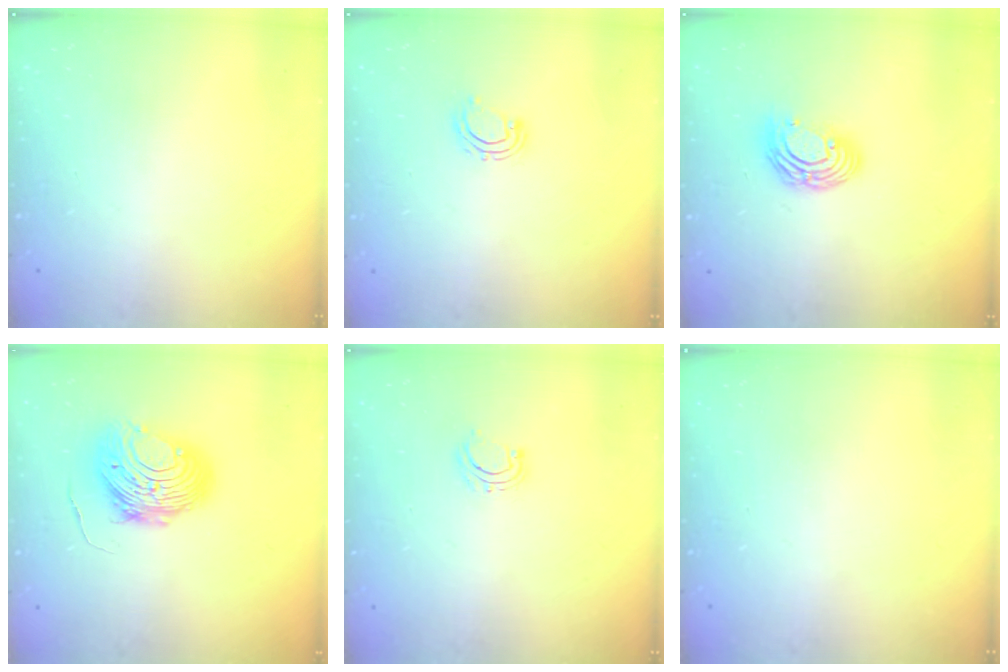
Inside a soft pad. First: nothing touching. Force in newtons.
{"total": 6.5, "press": 6.5, "slide": 0.4}
{"total": 9.5, "press": 9.4, "slide": 1.7}
{"total": 10.7, "press": 10.6, "slide": 1.1}
{"total": 4.1, "press": 4.0, "slide": 0.6}
{"total": 0.0}